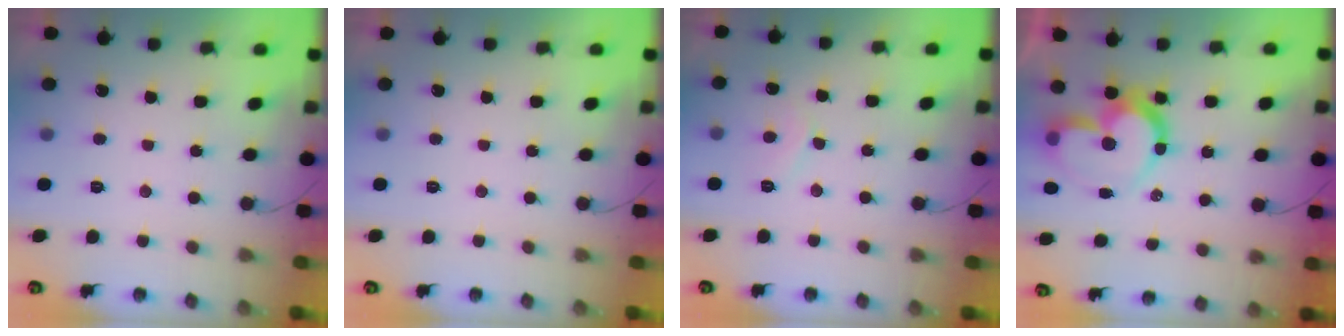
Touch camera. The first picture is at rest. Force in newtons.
{"total": 0.0}
{"total": 5.2, "press": 5.2, "slide": 0.6}
{"total": 15.8, "press": 15.7, "slide": 1.3}